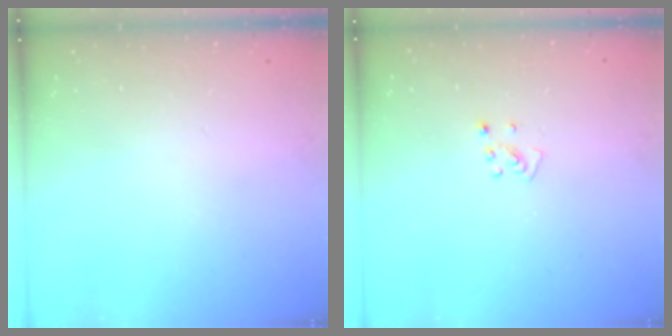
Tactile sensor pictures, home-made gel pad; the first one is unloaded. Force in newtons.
{"total": 4.4, "press": 4.4, "slide": 0.3}